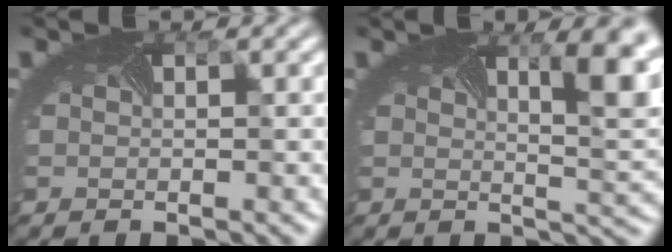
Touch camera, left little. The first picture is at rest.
{"total": 9.6, "force": [2.7, 3.6, 8.5], "torque": [-0.103, 0.010, 0.040]}